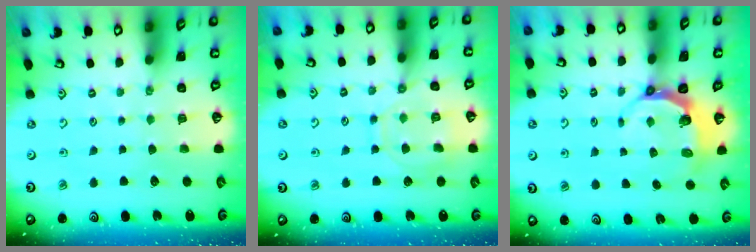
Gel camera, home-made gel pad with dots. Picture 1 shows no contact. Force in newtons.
{"total": 10.5, "press": 10.4, "slide": 1.0}
{"total": 5.8, "press": 4.8, "slide": 3.3}